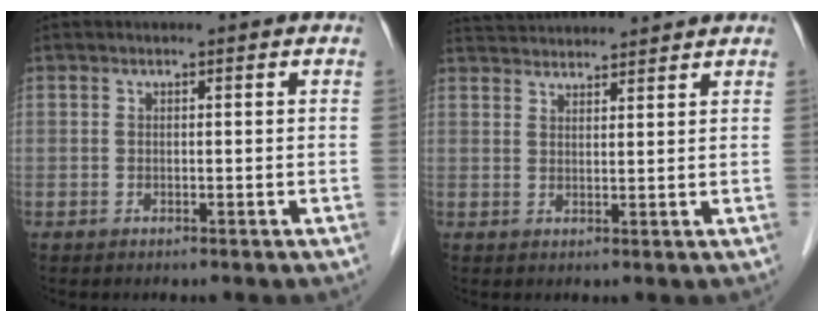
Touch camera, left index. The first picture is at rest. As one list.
[{"total": 9.2, "force": [9.0, 0.2, 2.3], "torque": [-0.046, 0.038, 0.137]}]